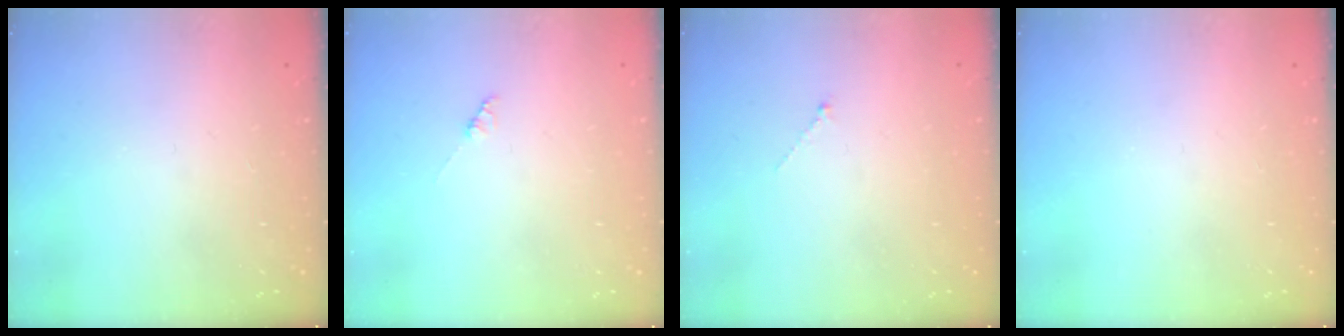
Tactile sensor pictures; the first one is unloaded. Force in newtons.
{"total": 1.4, "press": 1.4, "slide": 0.2}
{"total": 0.0}
{"total": 0.0}